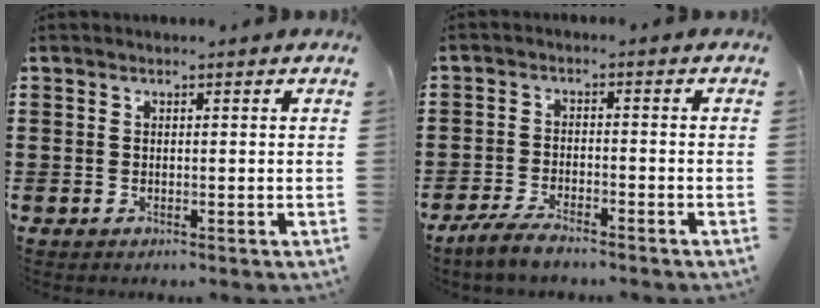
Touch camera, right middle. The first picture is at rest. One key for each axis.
{"total": 3.8, "fx": -3.3, "fy": 0.9, "fz": 1.7, "tx": -0.043, "ty": 0.000, "tz": -0.069}